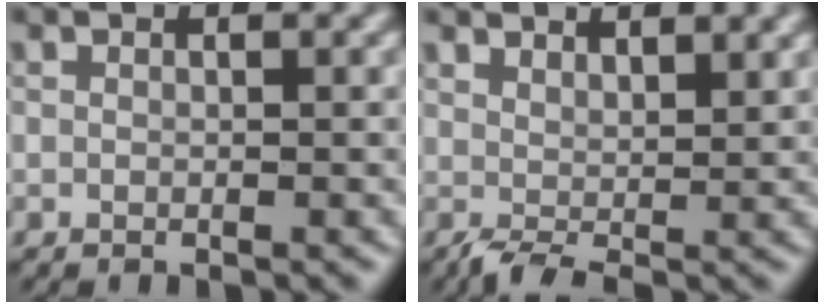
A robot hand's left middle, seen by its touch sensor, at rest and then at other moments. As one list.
[{"total": 2.7, "force": [1.6, 1.0, 1.9], "torque": [-0.031, 0.001, 0.028]}]